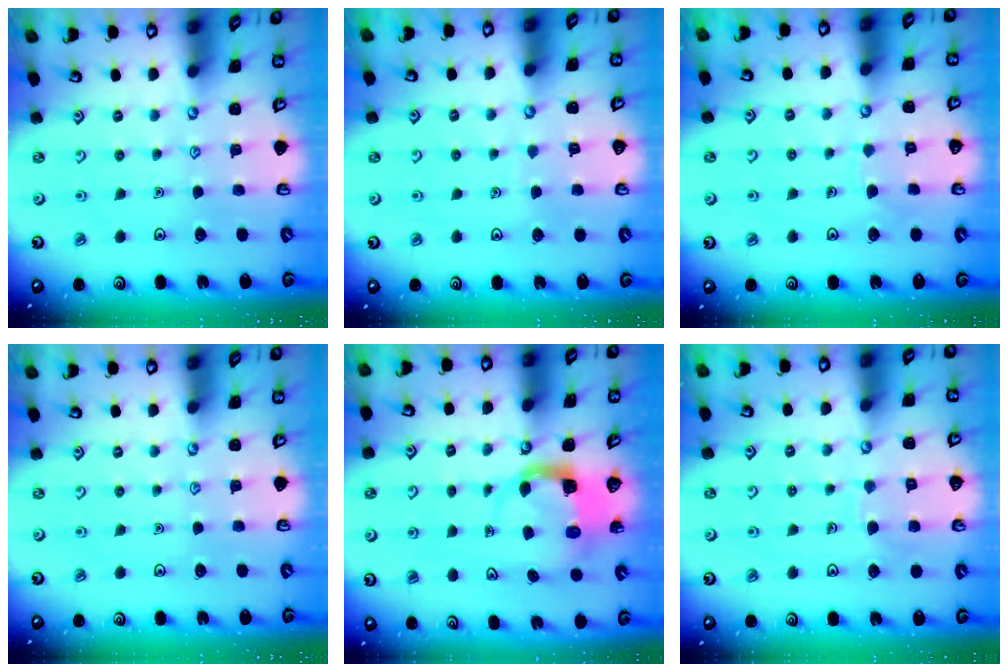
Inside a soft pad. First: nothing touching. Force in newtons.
{"total": 2.9, "press": 2.9, "slide": 0.3}
{"total": 4.9, "press": 4.8, "slide": 0.3}
{"total": 0.0}
{"total": 4.3, "press": 4.3, "slide": 0.3}
{"total": 6.4, "press": 6.4, "slide": 0.5}